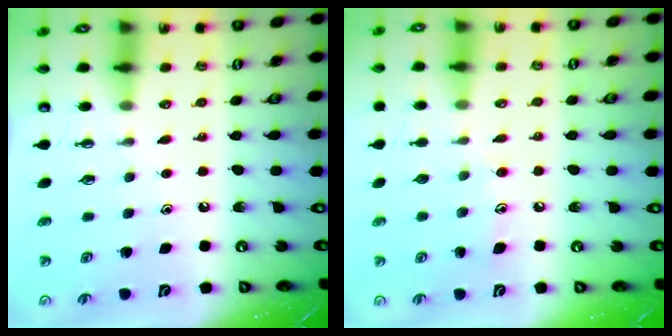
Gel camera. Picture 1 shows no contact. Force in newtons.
{"total": 5.6, "press": 5.6, "slide": 0.6}